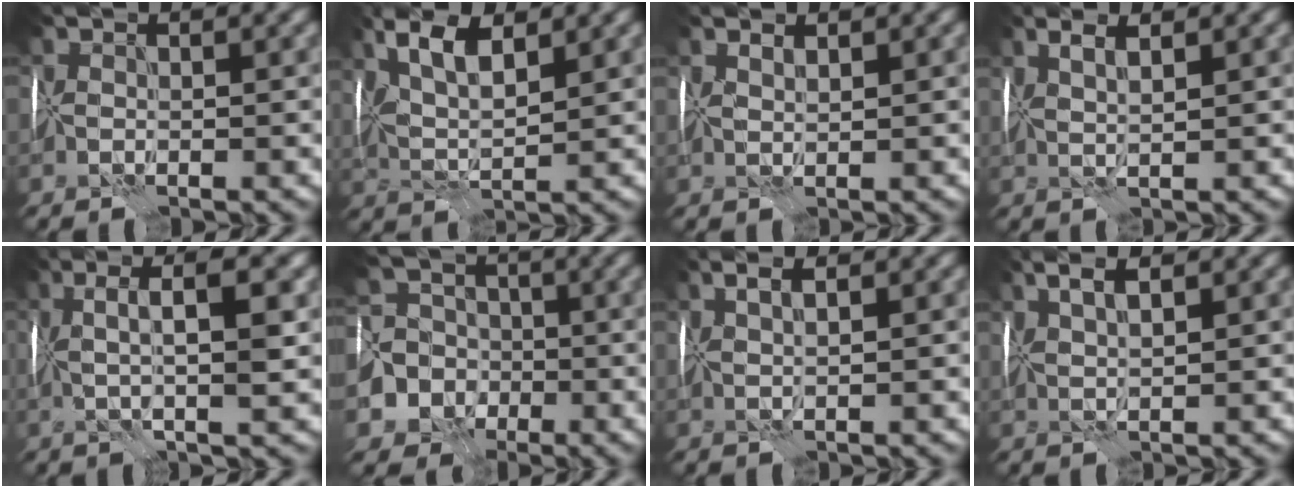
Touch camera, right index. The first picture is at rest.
{"total": 5.9, "force": [2.8, 2.1, 4.7], "torque": [-0.094, 0.005, 0.048]}
{"total": 0.8, "force": [0.7, -0.1, 0.4], "torque": [-0.009, -0.004, 0.016]}
{"total": 2.4, "force": [1.3, 0.3, 2.0], "torque": [-0.026, 0.004, 0.011]}
{"total": 5.1, "force": [0.8, 0.6, 5.0], "torque": [-0.079, 0.005, 0.010]}
{"total": 10.7, "force": [-4.3, 9.4, 2.5], "torque": [-0.049, -0.028, -0.108]}
{"total": 2.1, "force": [1.1, 0.3, 1.7], "torque": [-0.022, 0.001, 0.008]}
{"total": 3.4, "force": [1.7, 0.8, 2.8], "torque": [-0.047, 0.008, 0.019]}